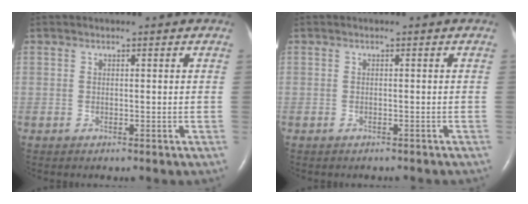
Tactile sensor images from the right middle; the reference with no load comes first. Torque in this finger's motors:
{"motor_torque": [0.27, -0.54, 0.00, 0.02]}